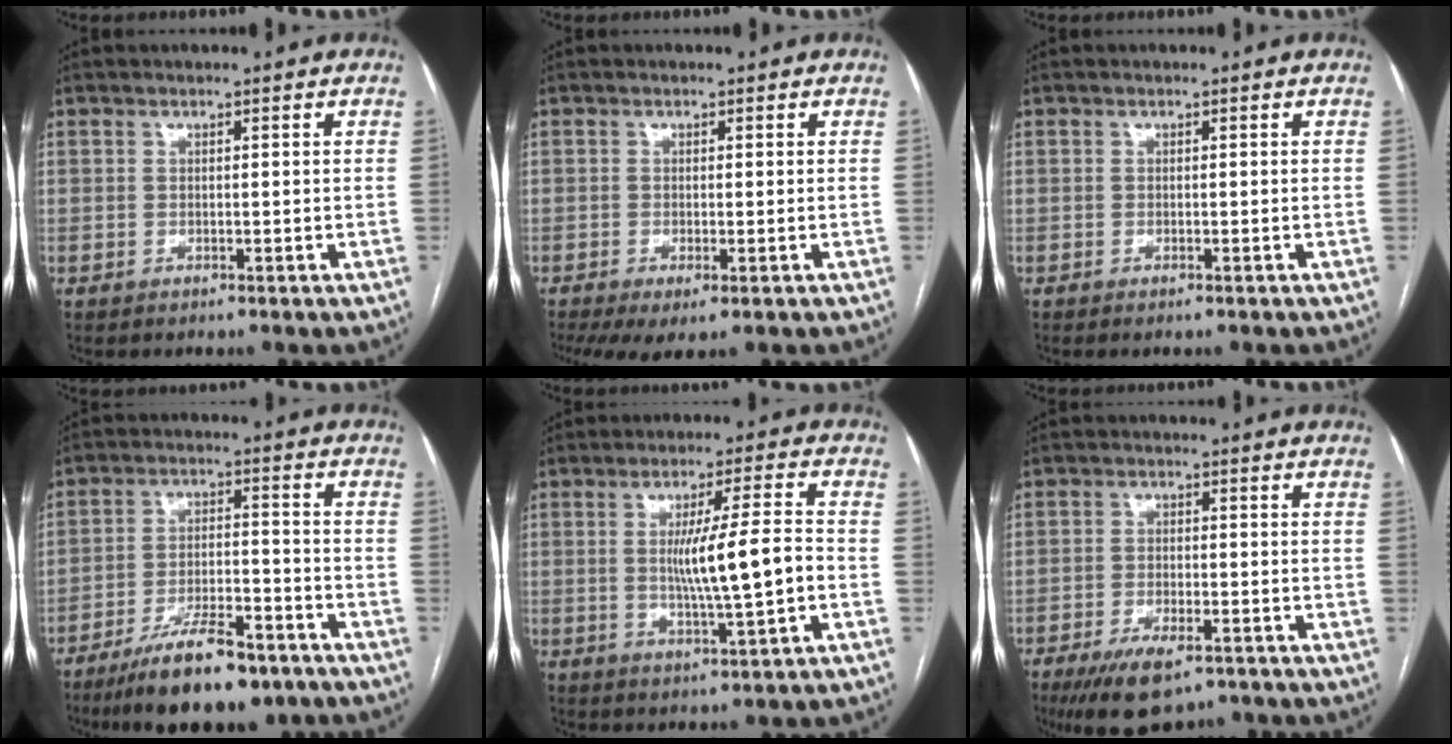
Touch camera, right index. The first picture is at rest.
{"total": 5.1, "force": [-2.7, 1.4, 4.0], "torque": [-0.066, -0.017, -0.045]}
{"total": 0.6, "force": [-0.4, -0.1, 0.4], "torque": [-0.009, -0.002, -0.005]}
{"total": 13.9, "force": [-10.1, 3.6, 8.8], "torque": [-0.150, -0.005, -0.169]}
{"total": 9.7, "force": [-0.9, 0.0, 9.6], "torque": [-0.164, 0.000, -0.013]}
{"total": 8.8, "force": [-6.0, 3.1, 5.6], "torque": [-0.096, -0.012, -0.098]}